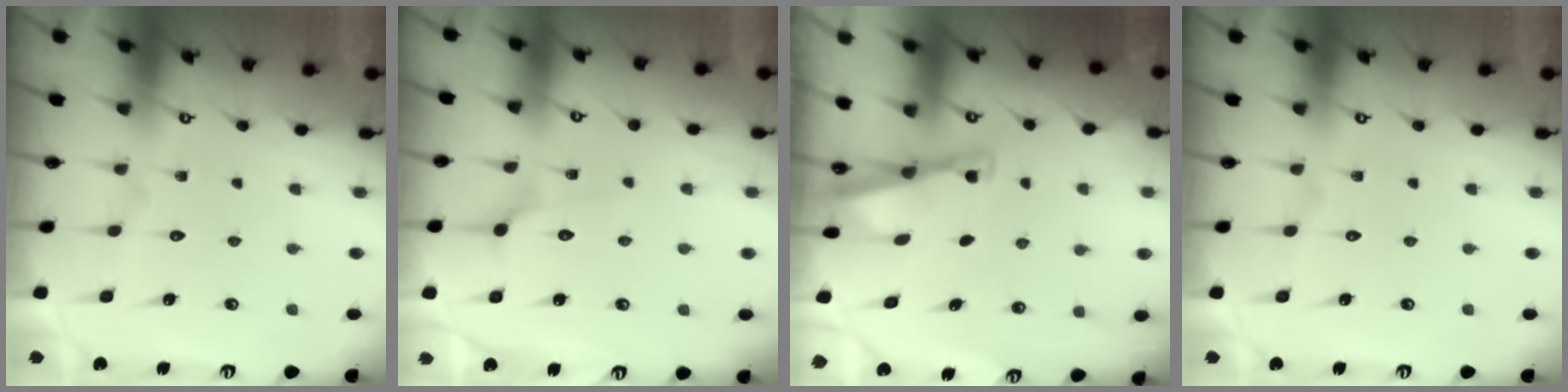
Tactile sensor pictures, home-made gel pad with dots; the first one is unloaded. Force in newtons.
{"total": 2.8, "press": 2.7, "slide": 0.6}
{"total": 2.9, "press": 2.9, "slide": 0.2}
{"total": 0.0}